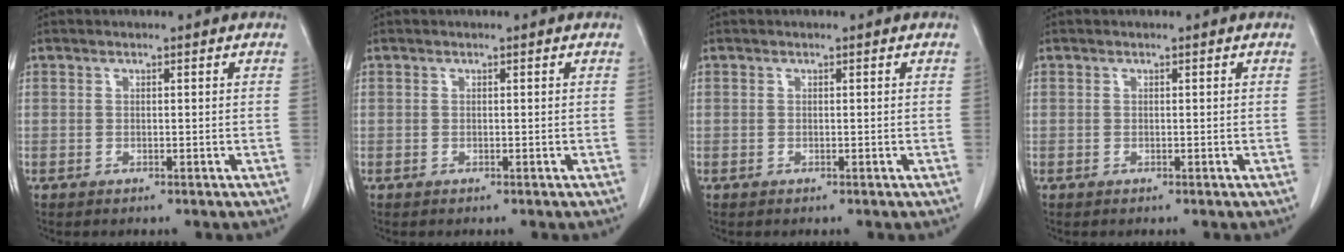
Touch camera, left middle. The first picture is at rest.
{"total": 0.0}
{"total": 0.0}
{"total": 0.0}